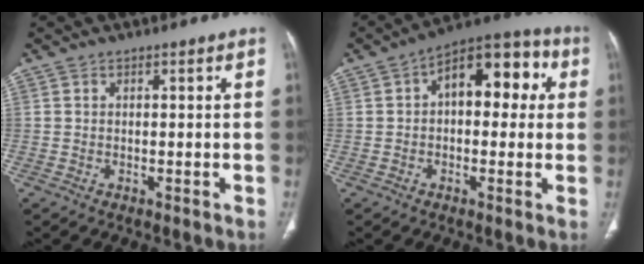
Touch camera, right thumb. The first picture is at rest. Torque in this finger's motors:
{"motor_torque": [0.73, 2.85, 1.48, -0.25, 0.06]}